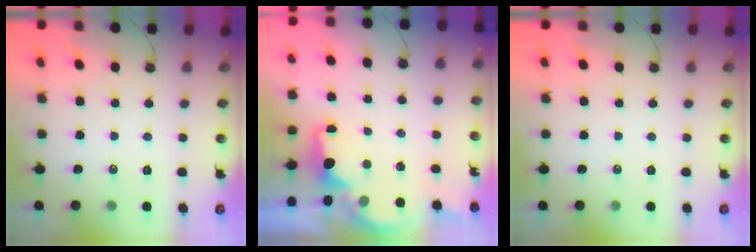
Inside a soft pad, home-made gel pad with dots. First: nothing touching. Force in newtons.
{"total": 1.8, "press": 1.7, "slide": 0.6}
{"total": 0.0}